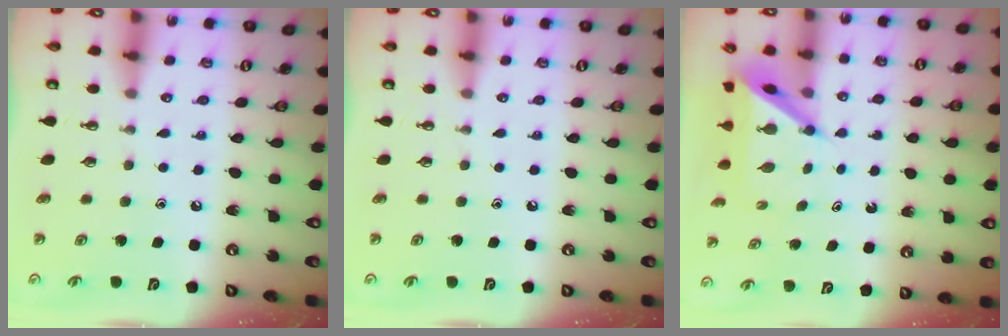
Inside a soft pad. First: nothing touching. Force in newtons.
{"total": 0.0}
{"total": 6.4, "press": 6.4, "slide": 0.3}